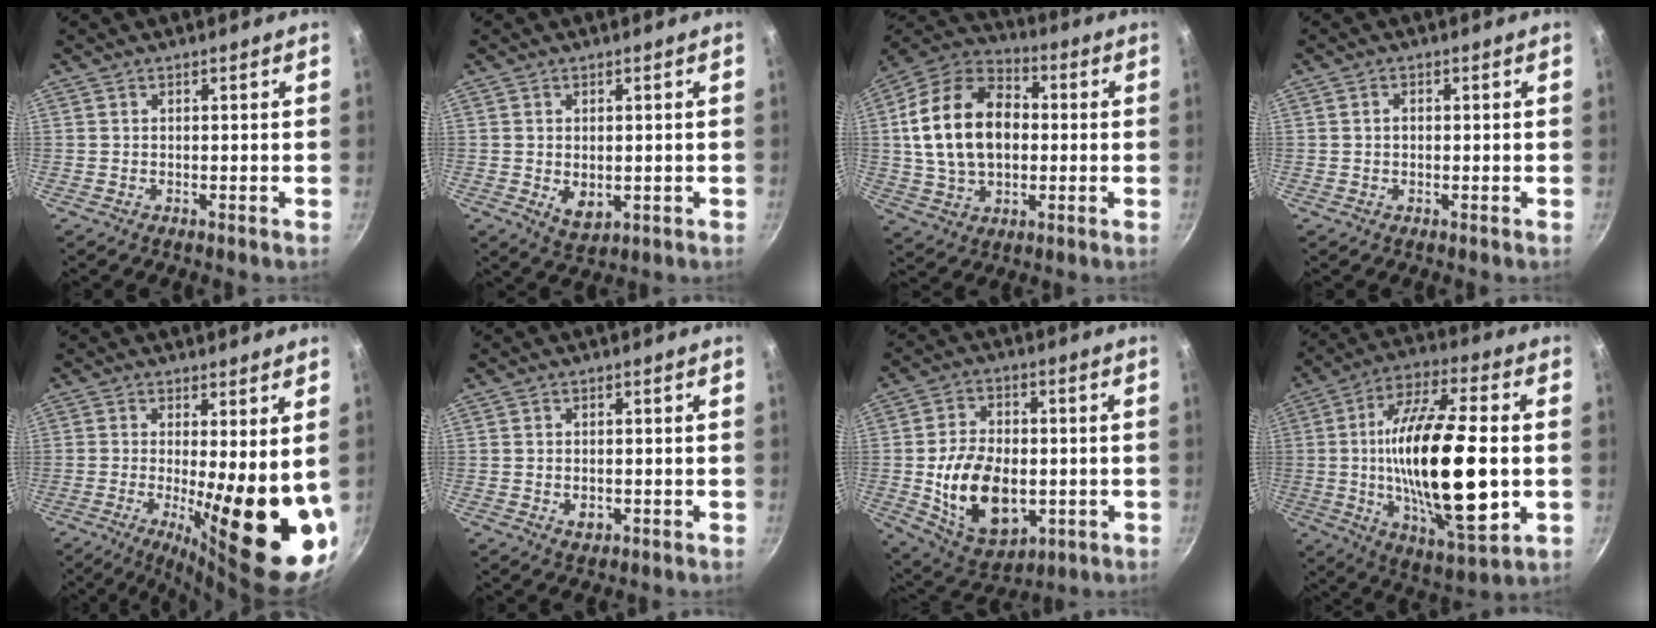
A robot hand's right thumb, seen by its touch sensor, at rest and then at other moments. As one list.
[{"total": 4.7, "force": [-0.3, 3.2, 3.3], "torque": [-0.048, -0.013, 0.004]}, {"total": 19.8, "force": [1.2, 13.6, 14.3], "torque": [-0.232, 0.029, 0.014]}, {"total": 1.2, "force": [0.0, 0.9, 0.8], "torque": [-0.012, 0.006, 0.000]}, {"total": 18.3, "force": [-1.6, 5.4, 17.4], "torque": [-0.224, -0.037, -0.011]}, {"total": 2.7, "force": [-0.7, 1.9, 1.8], "torque": [-0.024, 0.000, -0.007]}, {"total": 17.4, "force": [-2.3, 11.5, 12.9], "torque": [-0.199, 0.005, -0.020]}, {"total": 26.5, "force": [-1.5, 9.4, 24.7], "torque": [-0.436, 0.006, -0.028]}]